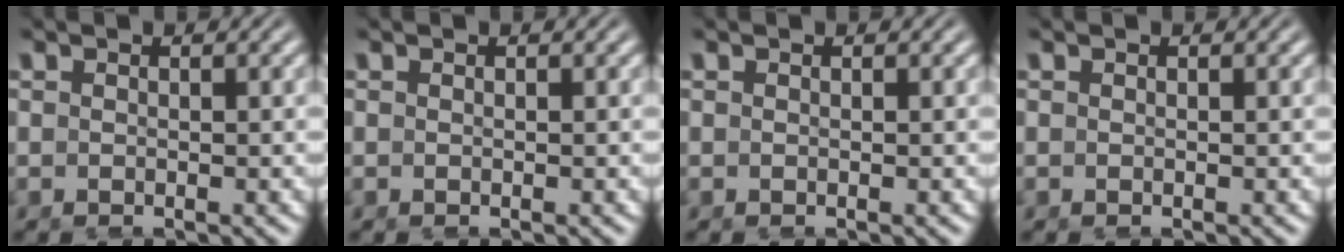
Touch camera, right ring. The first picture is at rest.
{"total": 0.0}
{"total": 0.0}
{"total": 0.0}